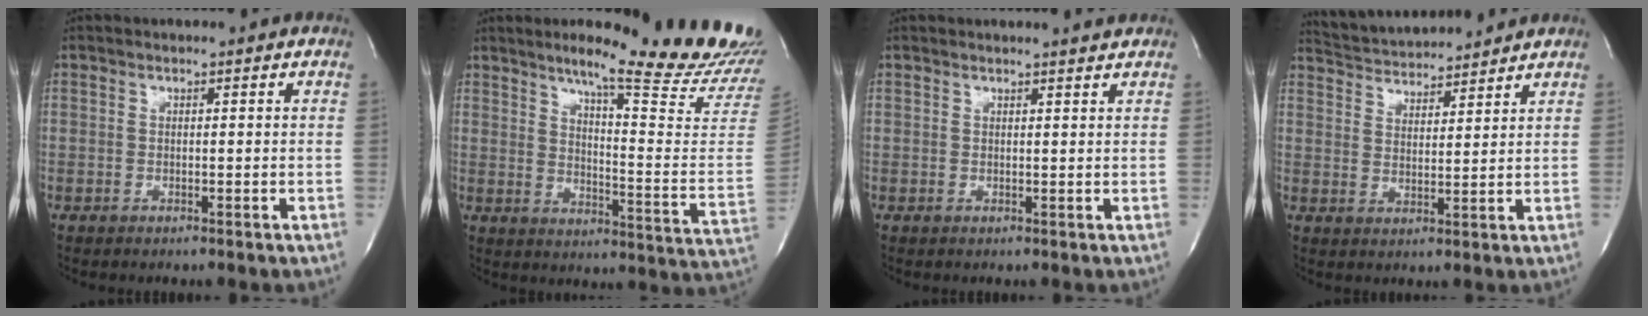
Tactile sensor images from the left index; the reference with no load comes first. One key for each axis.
{"total": 22.2, "fx": 18.8, "fy": -0.5, "fz": 11.9, "tx": -0.168, "ty": -0.102, "tz": 0.231}
{"total": 2.6, "fx": 2.6, "fy": -0.3, "fz": 0.4, "tx": -0.011, "ty": -0.002, "tz": 0.026}
{"total": 10.5, "fx": 10.1, "fy": 1.0, "fz": 2.5, "tx": -0.054, "ty": 0.018, "tz": 0.165}